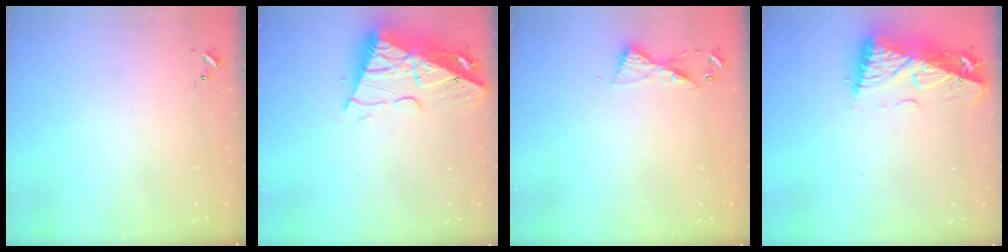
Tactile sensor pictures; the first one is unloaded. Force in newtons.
{"total": 14.2, "press": 14.1, "slide": 1.5}
{"total": 6.7, "press": 6.7, "slide": 0.7}
{"total": 13.3, "press": 13.3, "slide": 1.4}